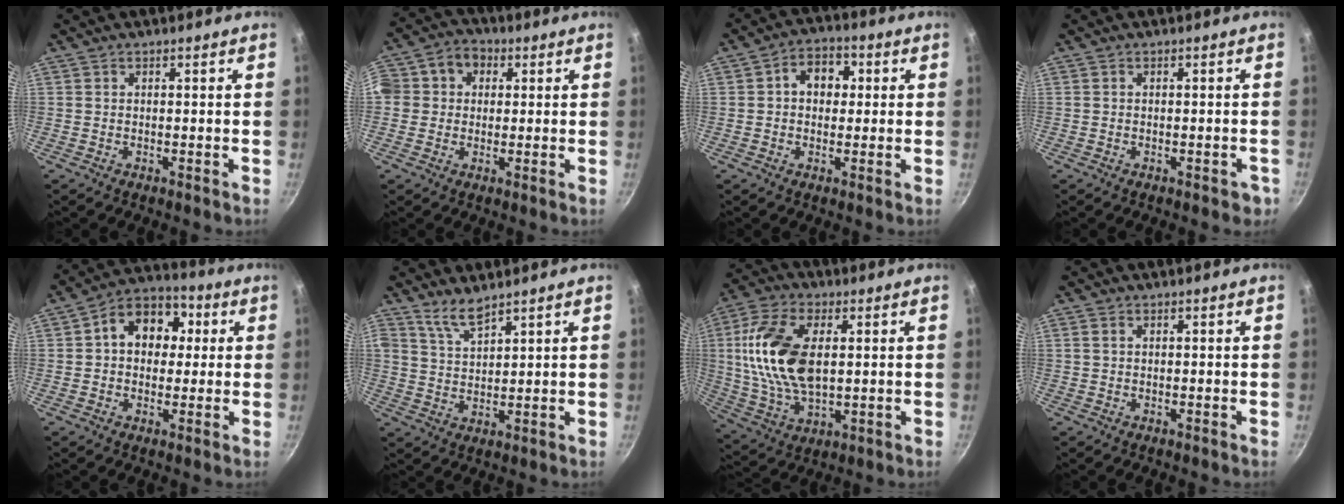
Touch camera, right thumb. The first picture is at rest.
{"total": 9.4, "force": [1.3, 8.3, 4.3], "torque": [-0.062, 0.022, 0.005]}
{"total": 6.9, "force": [1.0, 5.3, 4.2], "torque": [-0.025, 0.012, 0.006]}
{"total": 2.0, "force": [-1.0, 1.2, 1.3], "torque": [-0.004, 0.014, -0.003]}
{"total": 11.9, "force": [2.1, 9.1, 7.3], "torque": [-0.067, 0.022, 0.014]}
{"total": 4.8, "force": [4.0, 1.1, 2.4], "torque": [-0.047, -0.035, 0.083]}
{"total": 17.8, "force": [2.7, 9.9, 14.5], "torque": [-0.275, -0.001, 0.051]}
{"total": 0.8, "force": [0.3, 0.5, 0.6], "torque": [-0.011, 0.002, 0.005]}